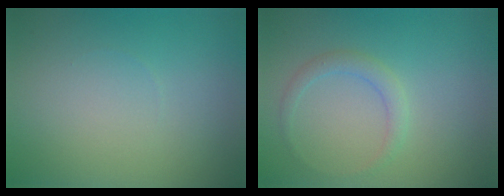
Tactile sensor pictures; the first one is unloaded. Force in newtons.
{"total": 1.5, "press": 1.5, "slide": 0.0}